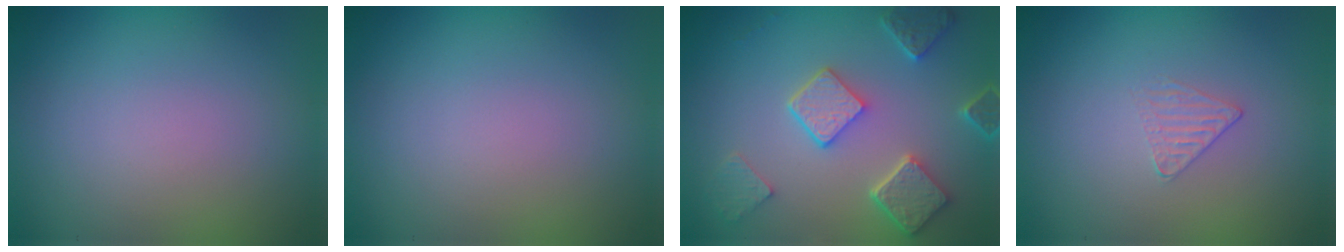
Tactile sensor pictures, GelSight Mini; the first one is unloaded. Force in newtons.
{"total": 0.0}
{"total": 5.0, "press": 3.9, "slide": 3.1}
{"total": 1.0, "press": 0.3, "slide": 0.9}